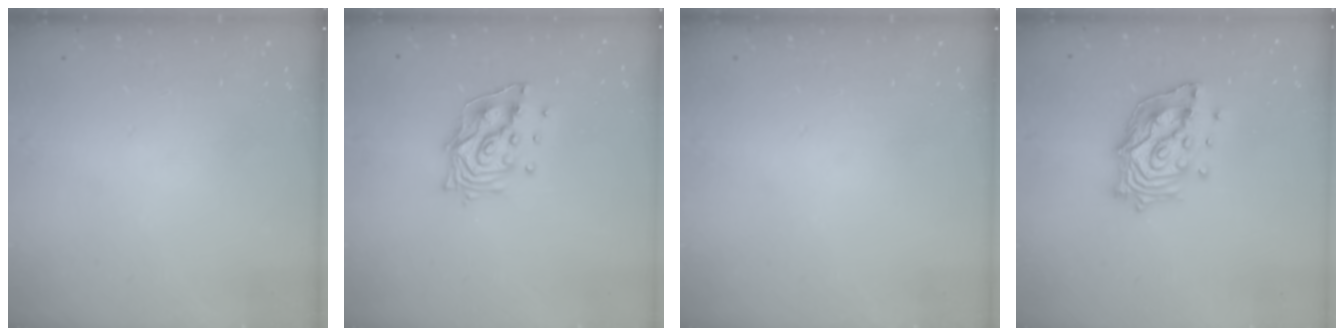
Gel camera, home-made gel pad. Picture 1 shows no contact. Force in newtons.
{"total": 11.3, "press": 11.2, "slide": 1.8}
{"total": 0.0}
{"total": 13.9, "press": 13.7, "slide": 2.2}